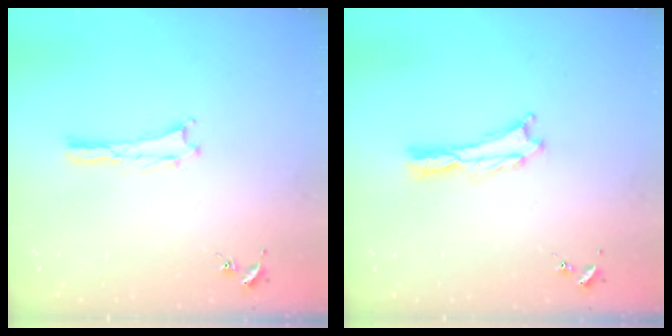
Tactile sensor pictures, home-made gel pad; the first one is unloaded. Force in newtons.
{"total": 0.0}